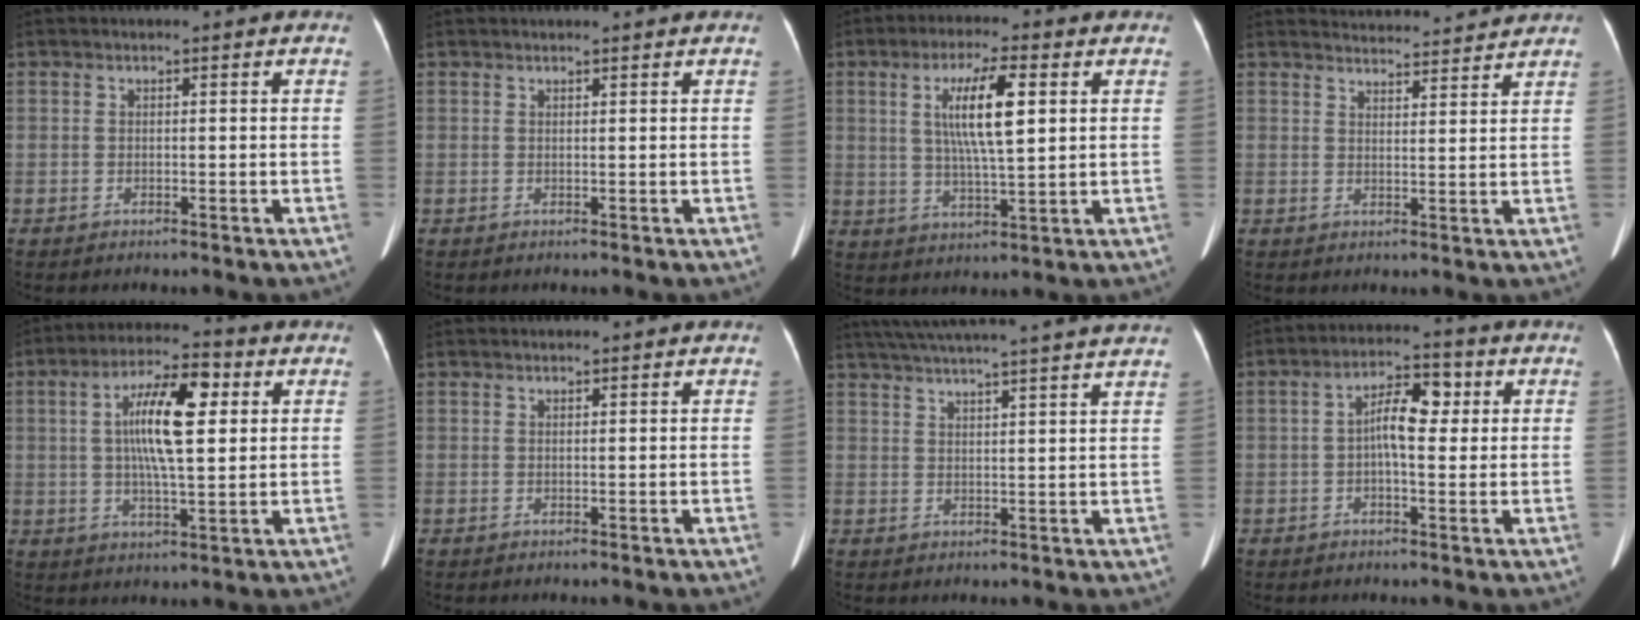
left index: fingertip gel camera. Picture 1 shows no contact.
{"total": 2.9, "force": [2.7, 0.0, 1.0], "torque": [-0.012, 0.008, 0.032]}
{"total": 8.8, "force": [2.1, 1.1, 8.5], "torque": [-0.158, -0.003, 0.042]}
{"total": 9.2, "force": [9.1, 0.2, 1.1], "torque": [-0.011, 0.001, 0.113]}
{"total": 11.3, "force": [2.2, 2.5, 10.8], "torque": [-0.192, 0.009, 0.039]}
{"total": 2.8, "force": [2.6, 0.2, 0.9], "torque": [-0.009, 0.012, 0.033]}
{"total": 23.3, "force": [21.0, -0.8, 10.0], "torque": [-0.163, -0.012, 0.274]}
{"total": 6.0, "force": [0.4, 2.1, 5.6], "torque": [-0.098, 0.016, 0.008]}